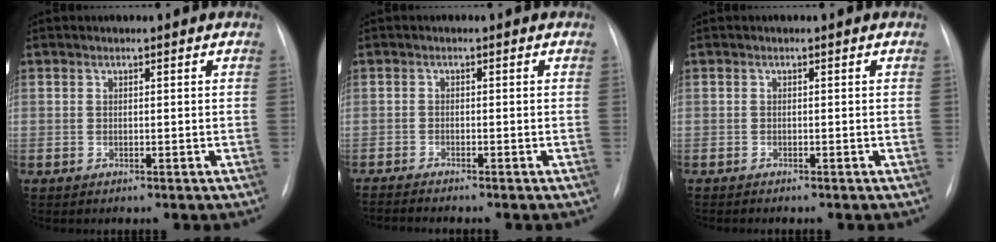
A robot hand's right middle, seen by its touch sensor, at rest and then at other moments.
{"total": 4.2, "force": [-3.8, -0.4, 1.8], "torque": [-0.023, -0.009, -0.060]}
{"total": 0.8, "force": [-0.7, 0.0, 0.3], "torque": [-0.006, -0.002, -0.012]}